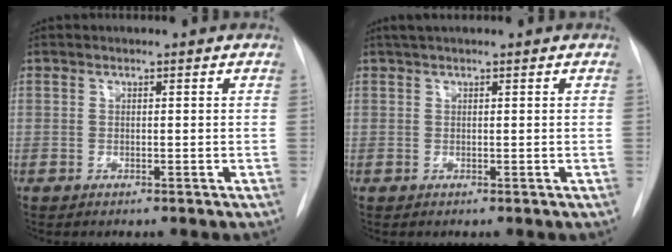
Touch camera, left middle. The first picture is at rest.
{"total": 2.0, "force": [1.6, 0.3, 1.1], "torque": [-0.021, 0.024, 0.028]}